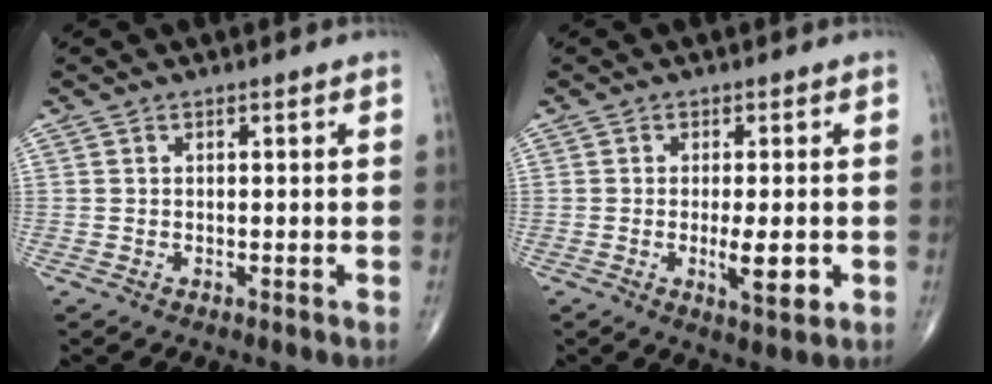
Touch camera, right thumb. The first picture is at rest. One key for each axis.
{"total": 5.7, "fx": -1.1, "fy": 1.7, "fz": 5.4, "tx": -0.084, "ty": -0.011, "tz": -0.015}